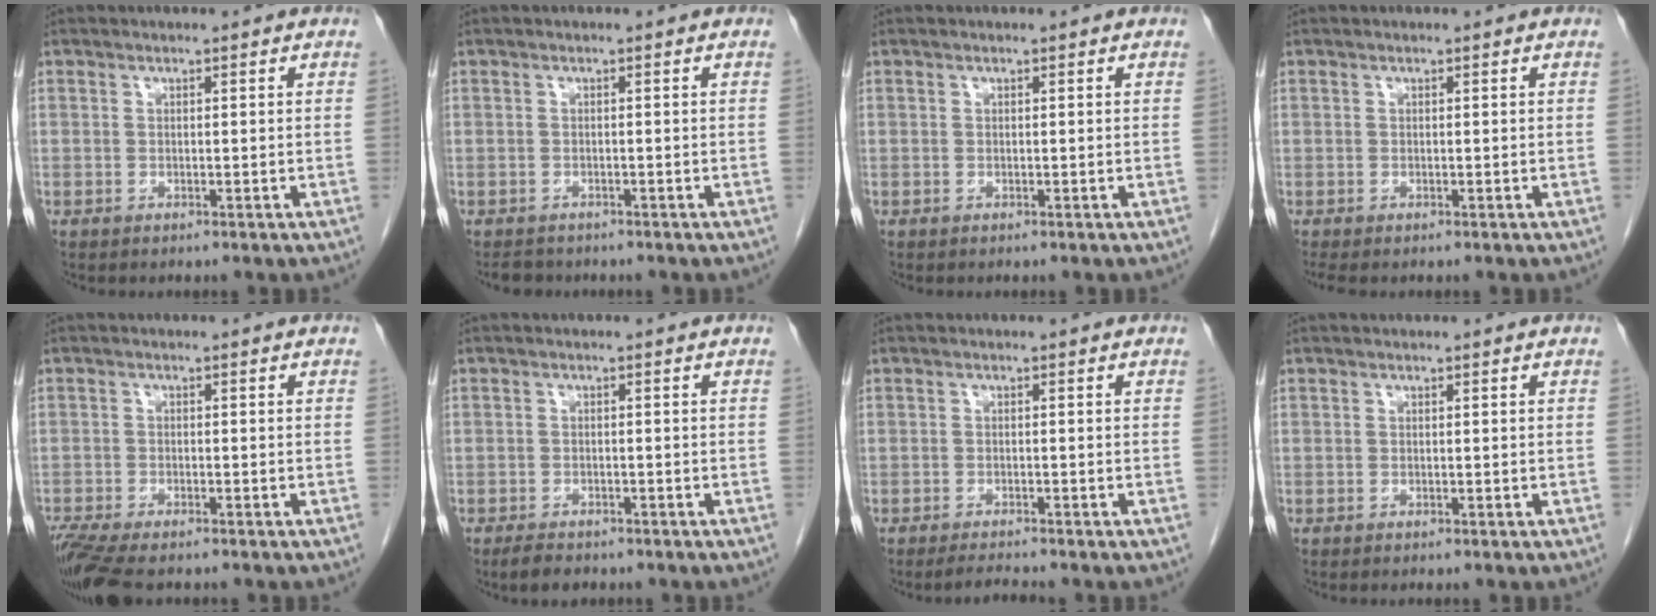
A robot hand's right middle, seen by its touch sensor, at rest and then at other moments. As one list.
[{"total": 2.3, "force": [-2.1, 1.1, 0.1], "torque": [-0.009, -0.002, -0.031]}, {"total": 0.0}, {"total": 1.4, "force": [-1.1, 0.6, 0.5], "torque": [-0.008, -0.002, -0.017]}, {"total": 9.1, "force": [-7.3, 2.3, 4.9], "torque": [-0.089, -0.016, -0.121]}, {"total": 2.9, "force": [-2.3, 1.2, 1.2], "torque": [-0.027, -0.003, -0.035]}, {"total": 1.9, "force": [-1.8, -0.4, 0.5], "torque": [-0.018, -0.012, -0.031]}, {"total": 0.0}]